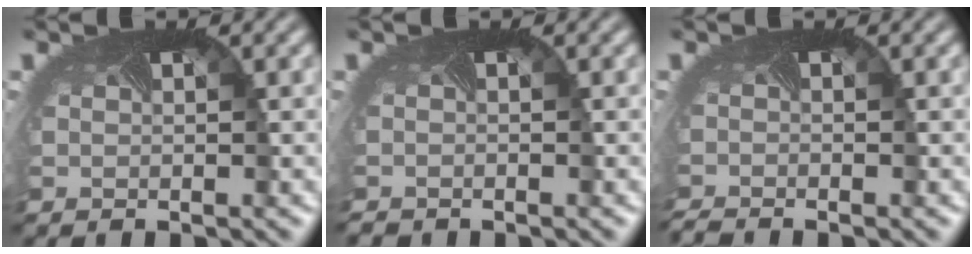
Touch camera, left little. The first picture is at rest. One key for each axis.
{"total": 0.9, "fx": -0.9, "fy": -0.1, "fz": -0.4, "tx": 0.001, "ty": -0.009, "tz": -0.015}
{"total": 1.8, "fx": -1.7, "fy": -0.3, "fz": 0.0, "tx": -0.010, "ty": -0.016, "tz": -0.036}